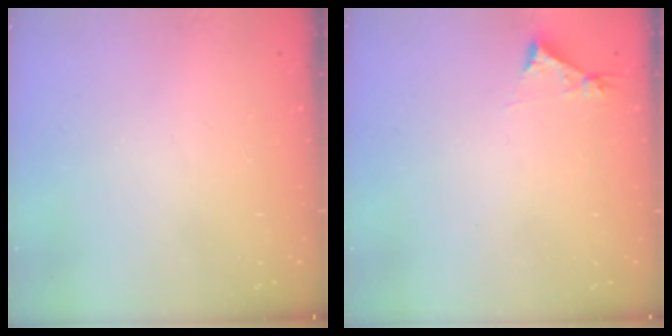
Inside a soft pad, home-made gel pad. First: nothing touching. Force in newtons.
{"total": 4.3, "press": 4.3, "slide": 0.5}